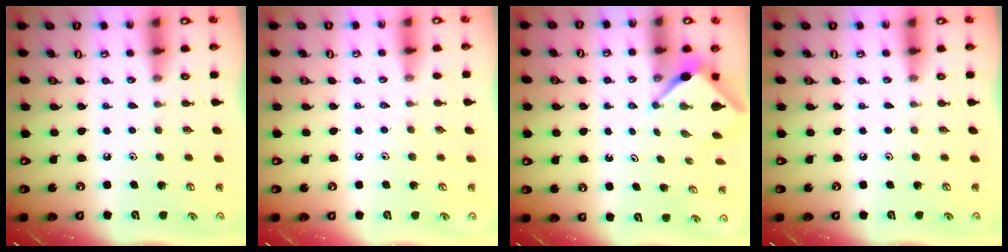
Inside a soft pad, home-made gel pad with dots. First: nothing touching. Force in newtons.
{"total": 2.1, "press": 2.1, "slide": 0.4}
{"total": 3.1, "press": 3.1, "slide": 0.2}
{"total": 0.0}